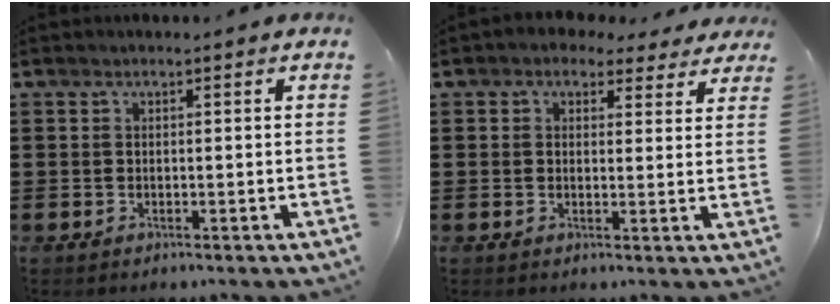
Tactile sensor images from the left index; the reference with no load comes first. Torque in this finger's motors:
{"motor_torque": [2.14, 0.00, 0.44, -0.01]}